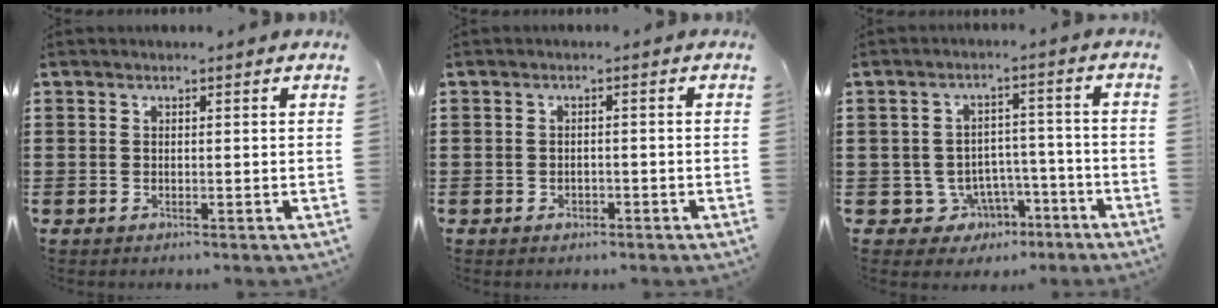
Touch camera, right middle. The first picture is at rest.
{"total": 1.0, "force": [-0.7, 0.7, 0.3], "torque": [-0.011, -0.004, -0.014]}
{"total": 5.3, "force": [-3.1, 4.2, 1.2], "torque": [-0.036, 0.014, -0.052]}